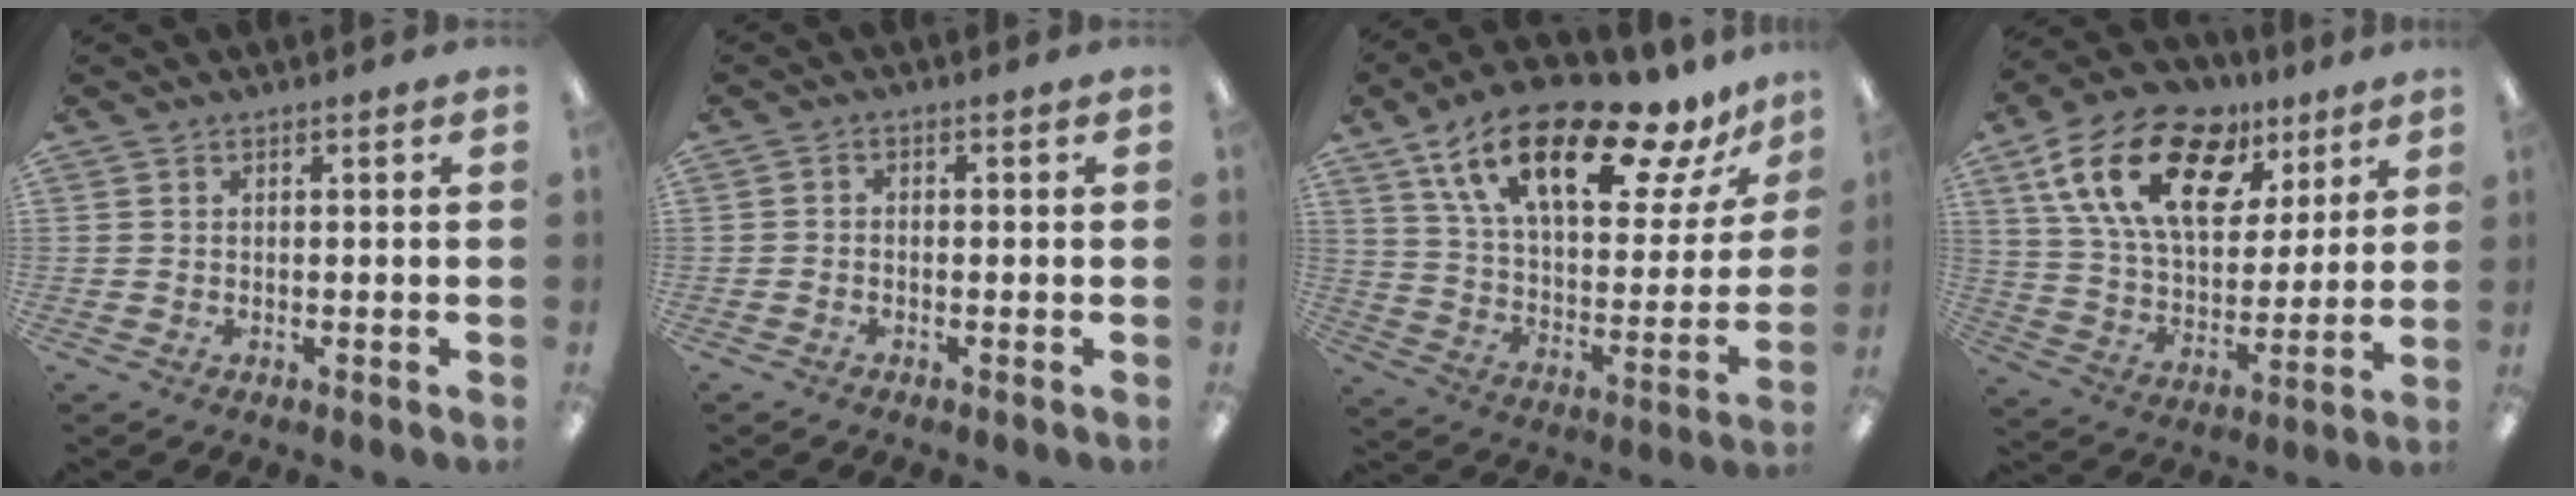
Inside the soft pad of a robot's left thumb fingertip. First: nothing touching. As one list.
[{"total": 1.1, "force": [-1.0, 0.3, 0.6], "torque": [-0.008, 0.003, -0.018]}, {"total": 24.1, "force": [15.9, 8.5, 16.1], "torque": [-0.267, -0.087, 0.264]}, {"total": 21.8, "force": [10.7, 12.3, 14.4], "torque": [-0.262, -0.032, 0.191]}]